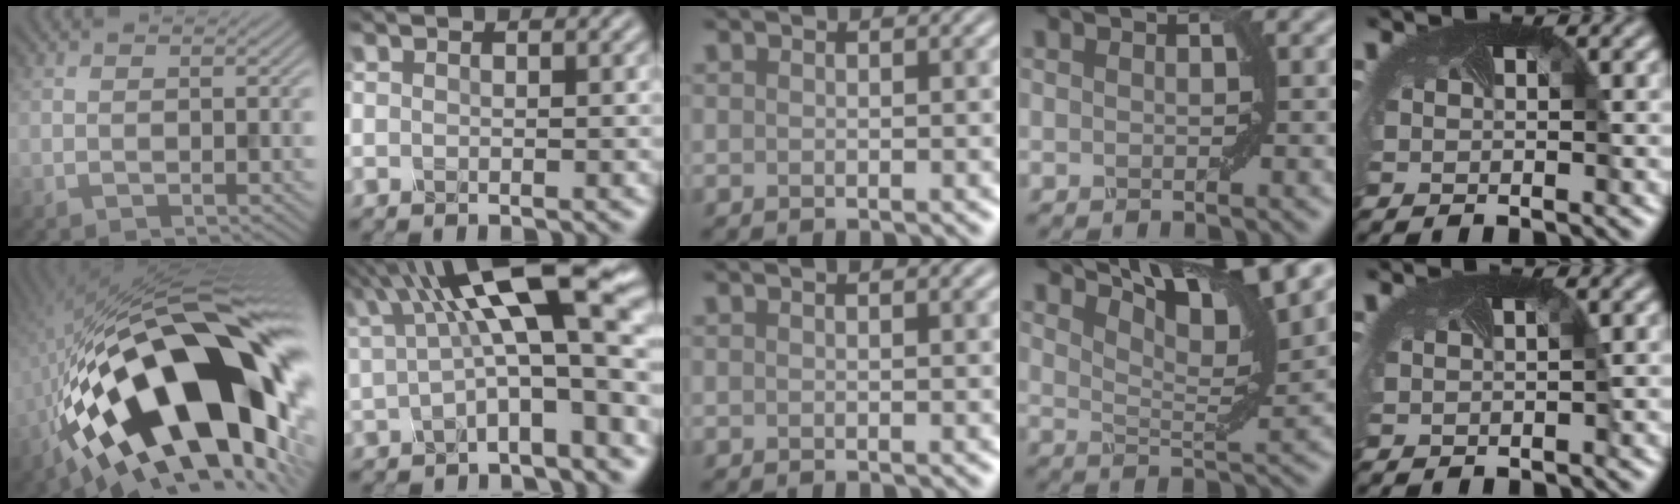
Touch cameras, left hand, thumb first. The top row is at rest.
{"thumb": {"total": 22.7, "force": [-4.7, 10.2, 19.7], "torque": [-0.347, 0.001, -0.093]}, "index": {"total": 12.2, "force": [3.1, 3.4, 11.3], "torque": [-0.172, 0.021, 0.046]}, "middle": {"total": 1.0, "force": [0.5, 0.1, 0.8], "torque": [-0.012, 0.005, 0.008]}, "ring": {"total": 10.7, "force": [7.3, 2.3, 7.4], "torque": [-0.115, 0.017, 0.119]}, "little": {"total": 0.7, "force": [0.0, 0.4, 0.6], "torque": [0.001, 0.008, -0.003]}}